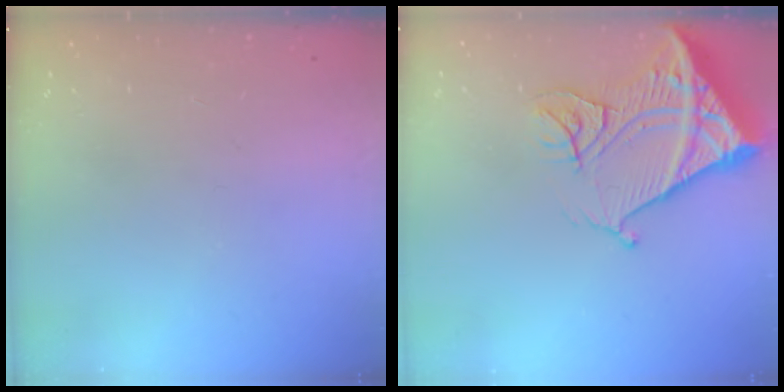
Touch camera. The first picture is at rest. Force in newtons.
{"total": 17.6, "press": 17.4, "slide": 2.1}